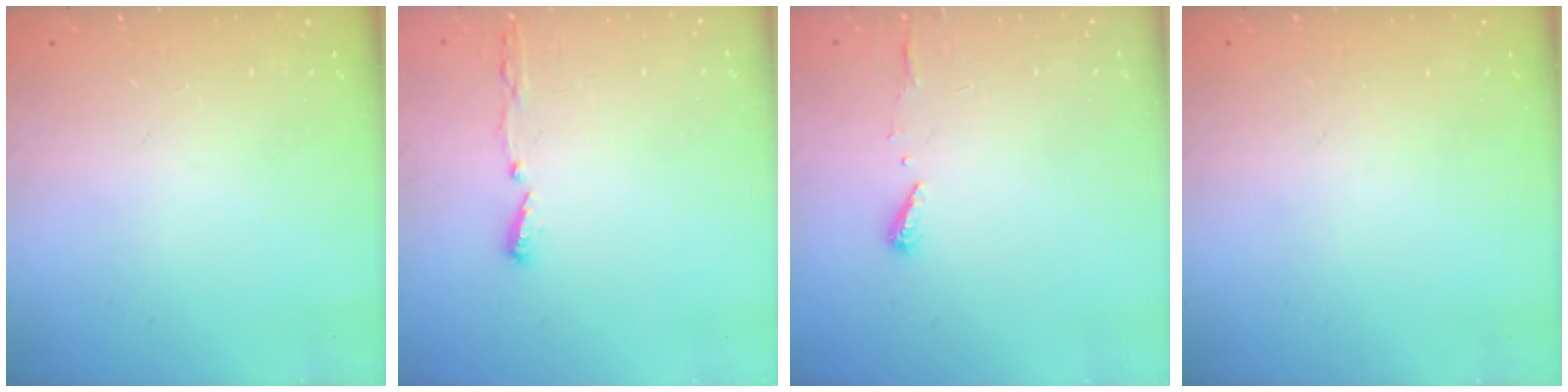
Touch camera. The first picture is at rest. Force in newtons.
{"total": 4.9, "press": 4.8, "slide": 1.2}
{"total": 6.3, "press": 6.3, "slide": 0.5}
{"total": 0.0}